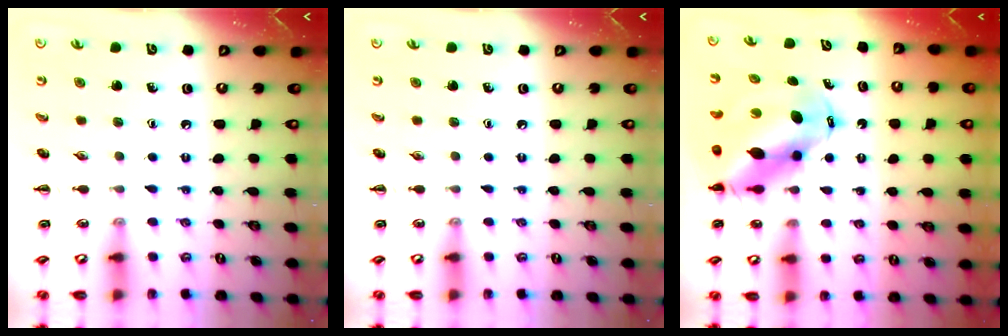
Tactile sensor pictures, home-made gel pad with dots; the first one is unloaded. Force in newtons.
{"total": 0.0}
{"total": 11.5, "press": 11.1, "slide": 3.0}